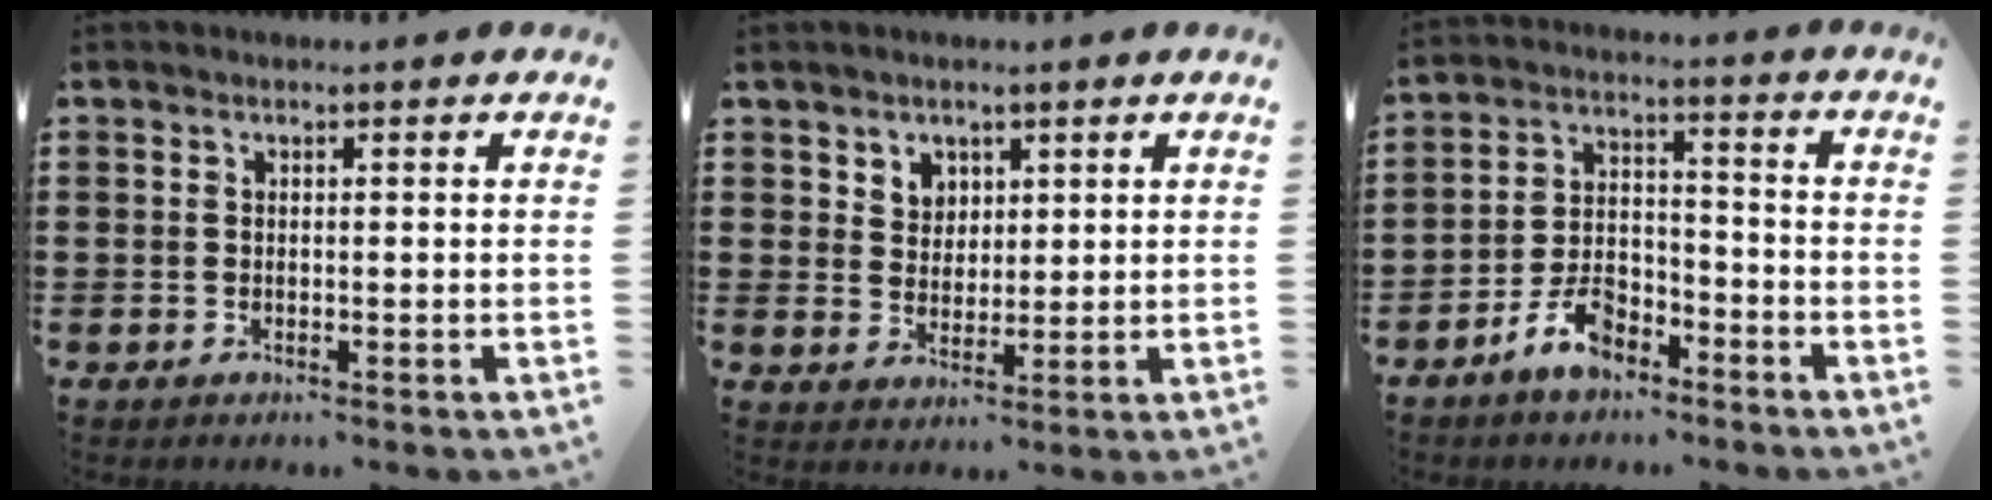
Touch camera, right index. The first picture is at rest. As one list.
[{"total": 3.6, "force": [2.2, 2.8, 0.3], "torque": [-0.019, 0.008, 0.042]}, {"total": 6.6, "force": [-4.9, 3.1, 3.2], "torque": [-0.072, 0.019, -0.096]}]